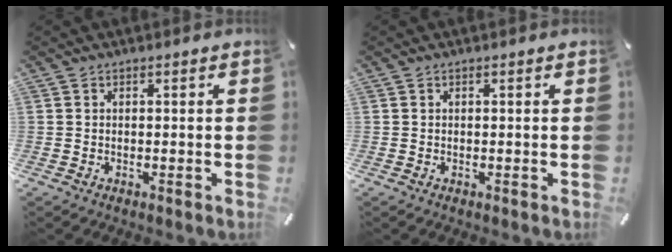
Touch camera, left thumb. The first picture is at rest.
{"total": 0.0}